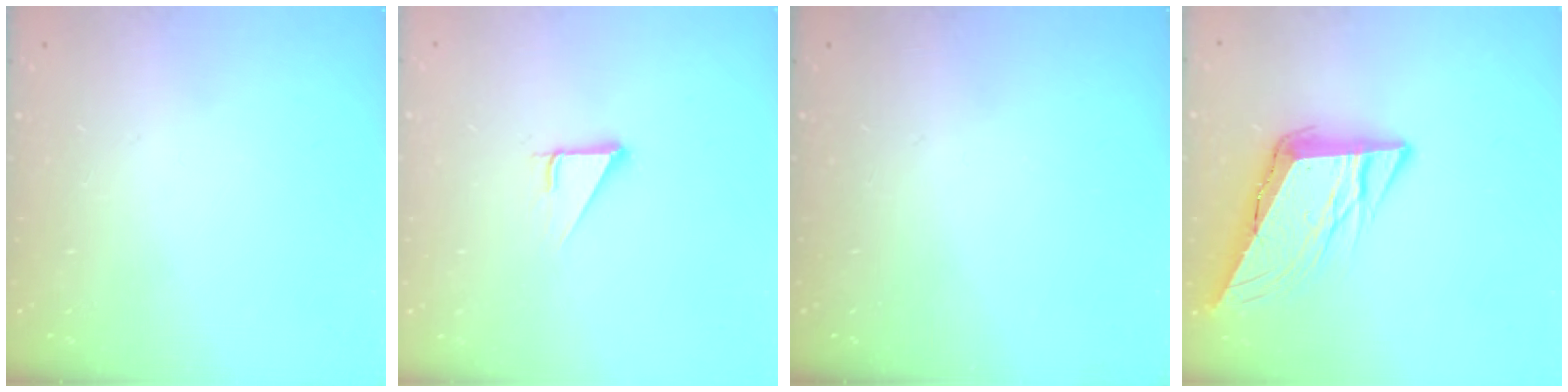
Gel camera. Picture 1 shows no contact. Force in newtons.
{"total": 2.7, "press": 2.7, "slide": 0.0}
{"total": 0.0}
{"total": 11.4, "press": 11.2, "slide": 1.9}